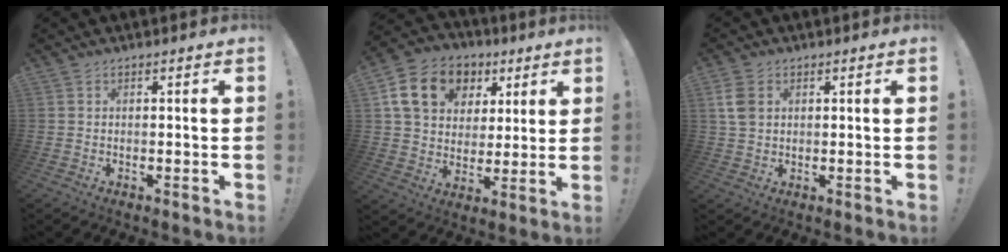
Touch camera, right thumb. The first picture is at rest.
{"total": 16.7, "force": [6.9, 12.6, 8.4], "torque": [-0.124, -0.019, 0.139]}
{"total": 6.0, "force": [1.9, 4.1, 3.9], "torque": [-0.083, 0.001, 0.038]}